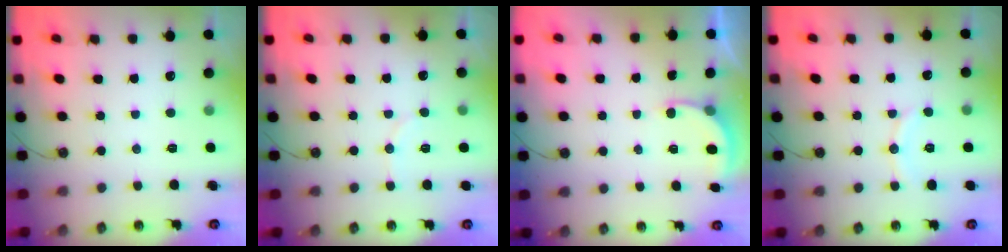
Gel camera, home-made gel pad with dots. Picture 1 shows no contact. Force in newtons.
{"total": 5.5, "press": 5.4, "slide": 0.8}
{"total": 3.0, "press": 3.0, "slide": 0.3}
{"total": 6.5, "press": 6.5, "slide": 0.7}